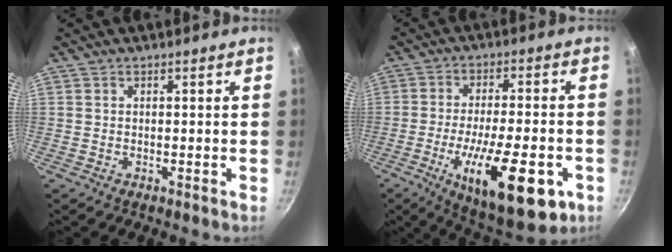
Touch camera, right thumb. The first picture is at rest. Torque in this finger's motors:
{"motor_torque": [-0.16, 0.69, 1.61, -0.35, 0.19]}